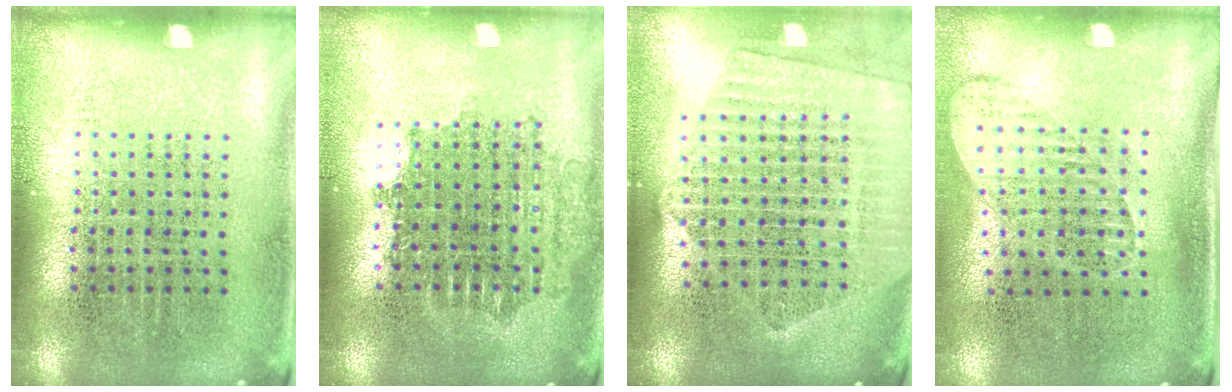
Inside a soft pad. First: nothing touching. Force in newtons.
{"total": 1.7, "press": 1.4, "slide": 1.0}
{"total": 2.3, "press": 2.0, "slide": 1.1}
{"total": 1.4, "press": 1.1, "slide": 0.8}